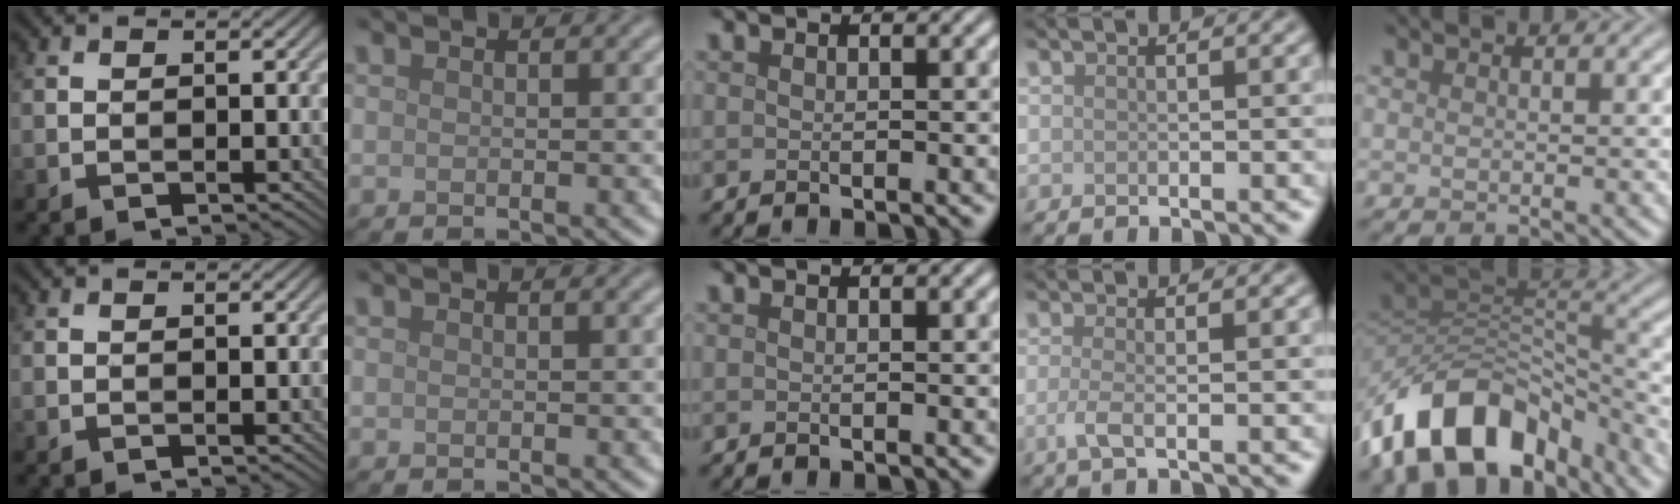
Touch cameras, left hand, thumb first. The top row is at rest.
{"ring": {"total": 2.1, "force": [-0.5, 0.7, 2.0], "torque": [-0.040, -0.004, -0.016]}, "little": {"total": 13.1, "force": [-8.4, 7.4, 6.7], "torque": [-0.120, 0.022, -0.167]}}